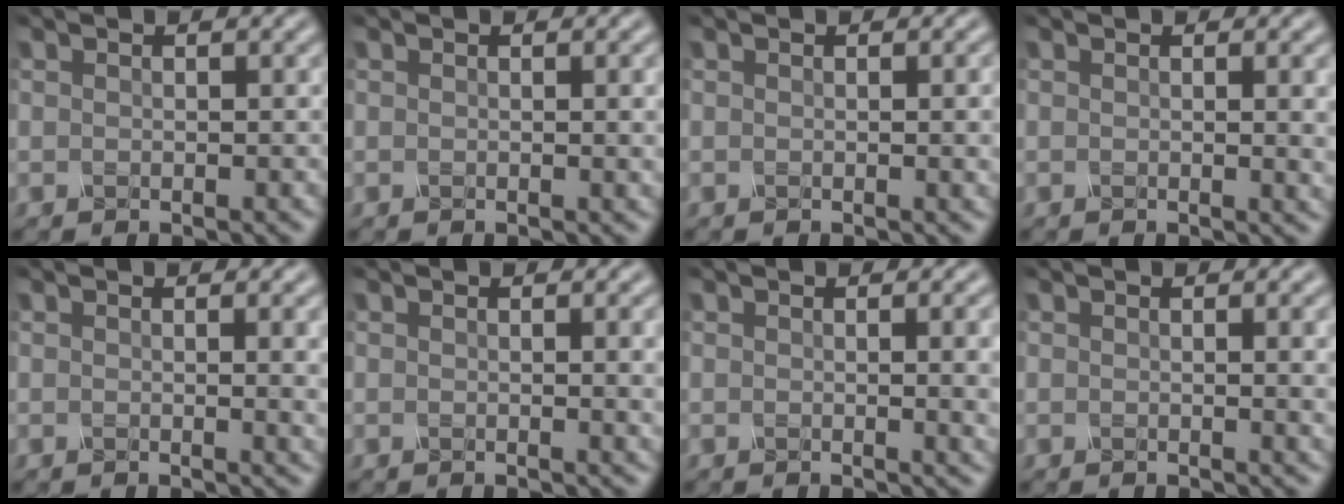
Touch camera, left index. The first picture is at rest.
{"total": 2.0, "force": [0.3, 0.7, 1.8], "torque": [-0.014, 0.003, 0.000]}
{"total": 2.5, "force": [0.1, 0.8, 2.4], "torque": [-0.018, 0.004, -0.002]}
{"total": 3.3, "force": [0.4, 1.1, 3.1], "torque": [-0.025, 0.002, 0.003]}
{"total": 3.4, "force": [0.4, 1.2, 3.2], "torque": [-0.026, 0.003, 0.004]}
{"total": 3.1, "force": [0.3, 1.1, 2.9], "torque": [-0.022, 0.004, 0.002]}
{"total": 5.1, "force": [0.3, 2.0, 4.6], "torque": [-0.027, 0.005, 0.004]}
{"total": 3.1, "force": [0.4, 1.1, 2.8], "torque": [-0.022, 0.003, 0.003]}